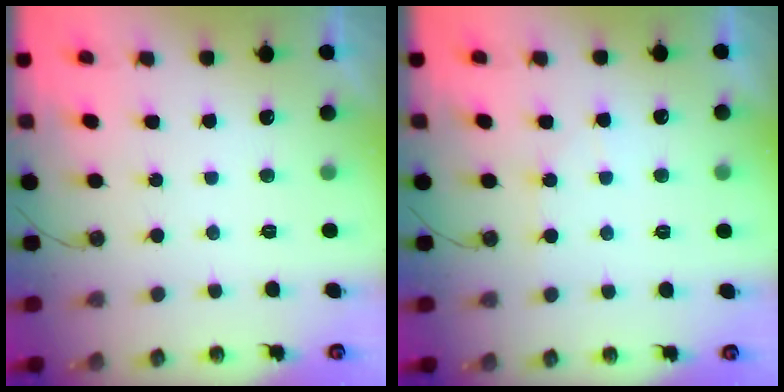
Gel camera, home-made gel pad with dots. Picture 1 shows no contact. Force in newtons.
{"total": 3.3, "press": 3.2, "slide": 0.4}